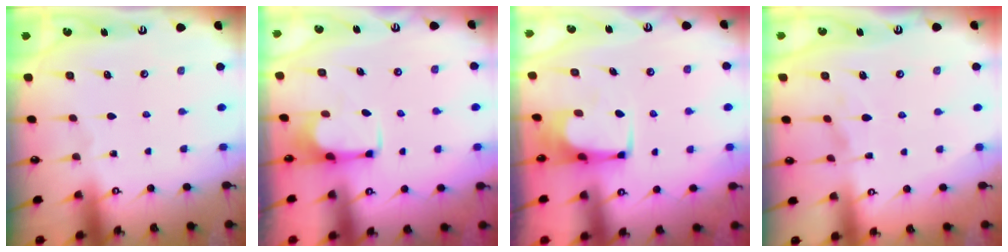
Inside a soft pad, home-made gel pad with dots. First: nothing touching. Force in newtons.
{"total": 2.5, "press": 2.4, "slide": 0.9}
{"total": 1.4, "press": 1.4, "slide": 0.1}
{"total": 2.3, "press": 2.1, "slide": 1.1}